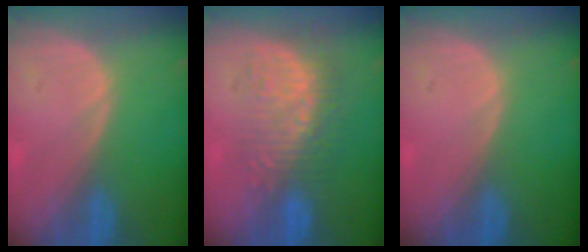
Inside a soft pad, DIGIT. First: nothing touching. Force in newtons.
{"total": 9.3, "press": 8.4, "slide": 3.9}
{"total": 0.0}